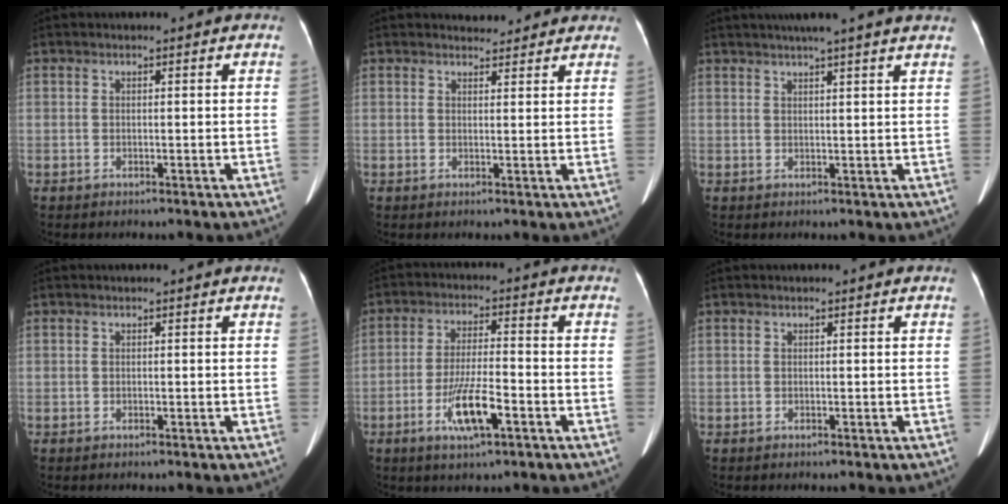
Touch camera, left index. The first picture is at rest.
{"total": 4.0, "force": [3.7, 1.4, 0.3], "torque": [0.000, 0.011, 0.040]}
{"total": 9.7, "force": [8.1, -0.7, 5.2], "torque": [-0.078, 0.027, 0.092]}
{"total": 0.0}
{"total": 7.8, "force": [-3.6, 1.2, 6.9], "torque": [-0.138, -0.008, -0.062]}
{"total": 0.0}